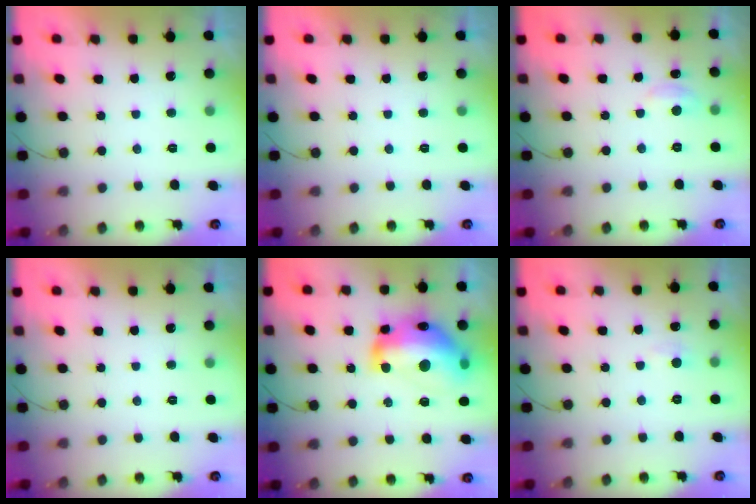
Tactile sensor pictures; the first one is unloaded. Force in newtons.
{"total": 0.0}
{"total": 3.8, "press": 3.8, "slide": 0.5}
{"total": 0.0}
{"total": 21.5, "press": 21.4, "slide": 1.5}
{"total": 3.5, "press": 3.4, "slide": 0.5}